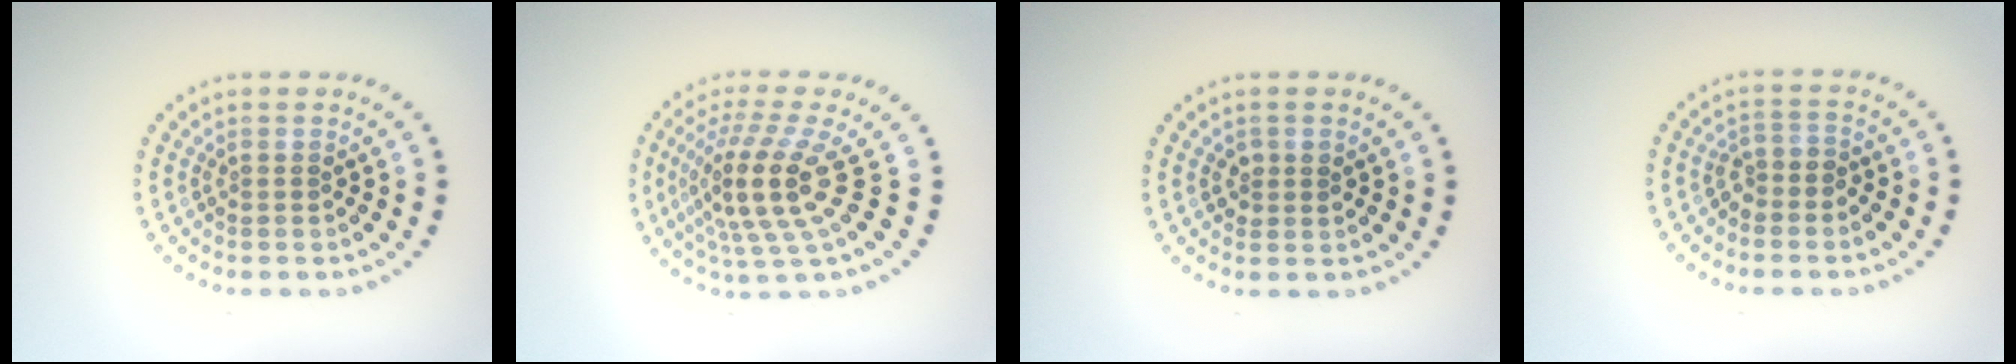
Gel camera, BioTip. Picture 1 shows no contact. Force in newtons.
{"total": 5.4, "press": 4.0, "slide": 3.7}
{"total": 1.3, "press": 1.3, "slide": 0.1}
{"total": 1.7, "press": 1.3, "slide": 1.0}